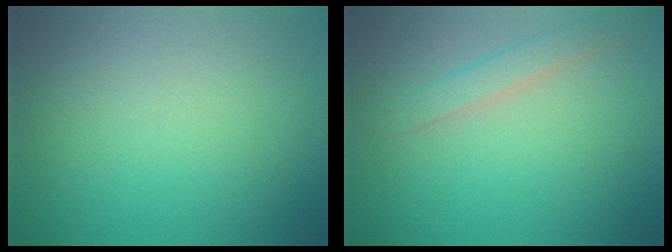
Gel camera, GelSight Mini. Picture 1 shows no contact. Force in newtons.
{"total": 1.7, "press": 1.7, "slide": 0.1}